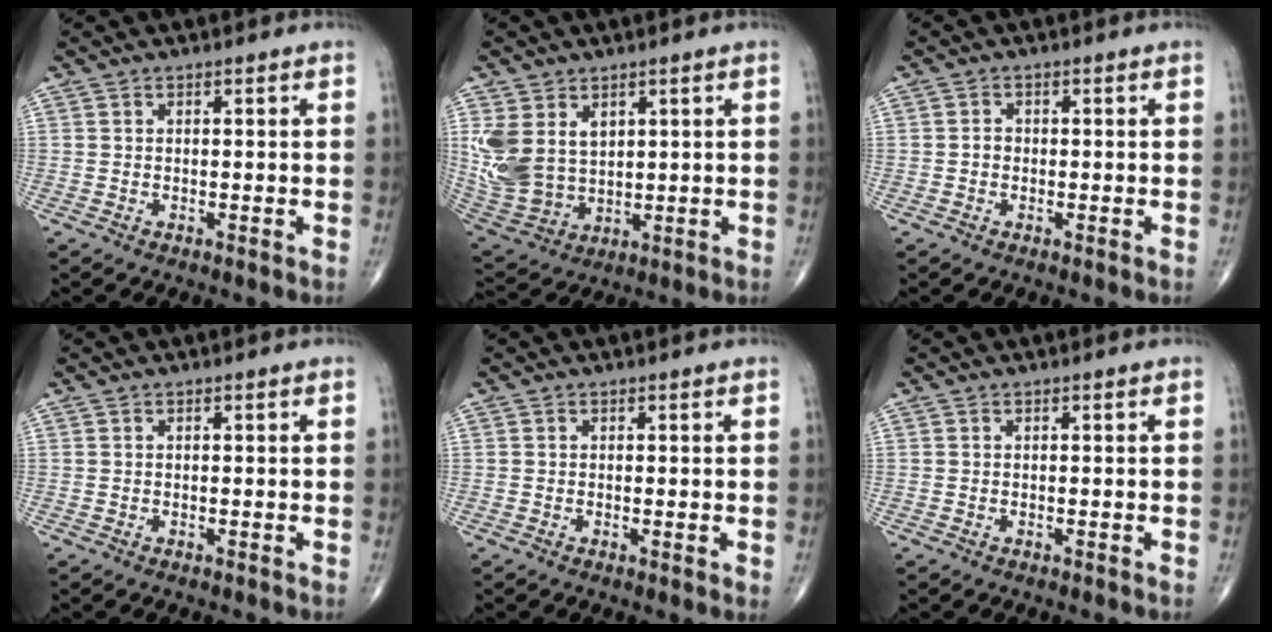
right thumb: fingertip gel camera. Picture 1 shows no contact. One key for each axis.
{"total": 12.5, "fx": 3.6, "fy": 8.9, "fz": 8.1, "tx": -0.162, "ty": -0.015, "tz": 0.094}
{"total": 1.2, "fx": -0.3, "fy": 1.0, "fz": 0.6, "tx": -0.002, "ty": 0.005, "tz": -0.008}
{"total": 0.0}
{"total": 1.1, "fx": 0.0, "fy": 0.2, "fz": 1.1, "tx": -0.020, "ty": -0.004, "tz": -0.001}
{"total": 0.0}